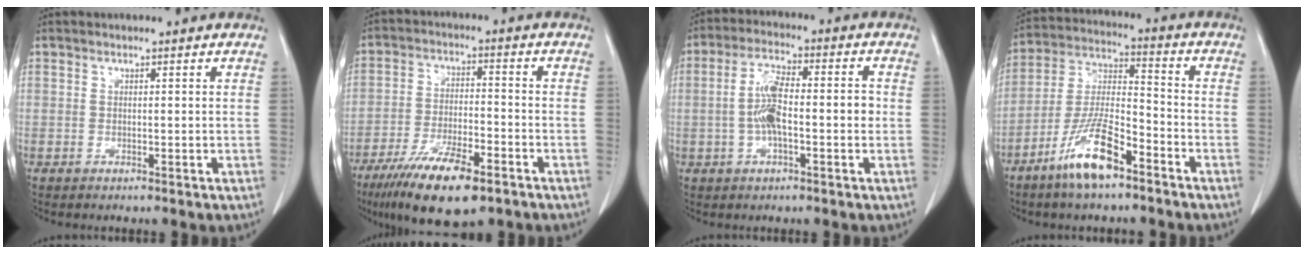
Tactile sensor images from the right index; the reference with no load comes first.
{"total": 13.0, "force": [-8.4, 3.2, 9.3], "torque": [-0.168, -0.021, -0.144]}
{"total": 8.3, "force": [-0.8, 2.4, 7.9], "torque": [-0.154, 0.020, -0.018]}
{"total": 11.7, "force": [-7.3, 2.6, 8.8], "torque": [-0.185, -0.009, -0.140]}